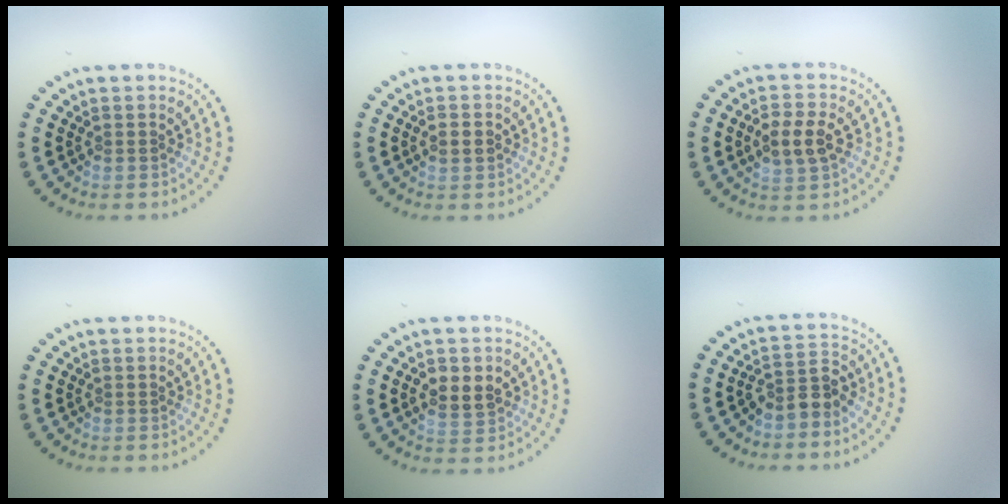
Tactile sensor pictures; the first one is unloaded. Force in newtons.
{"total": 1.9, "press": 1.9, "slide": 0.1}
{"total": 3.0, "press": 3.0, "slide": 0.4}
{"total": 0.0}
{"total": 2.9, "press": 2.9, "slide": 0.3}
{"total": 2.7, "press": 2.4, "slide": 1.2}